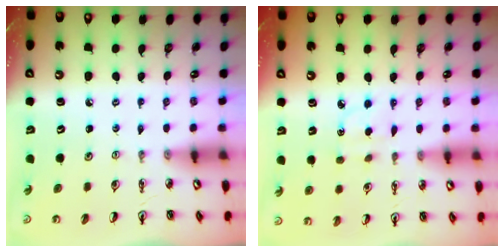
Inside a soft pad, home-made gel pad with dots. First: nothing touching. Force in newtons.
{"total": 3.4, "press": 3.4, "slide": 0.5}